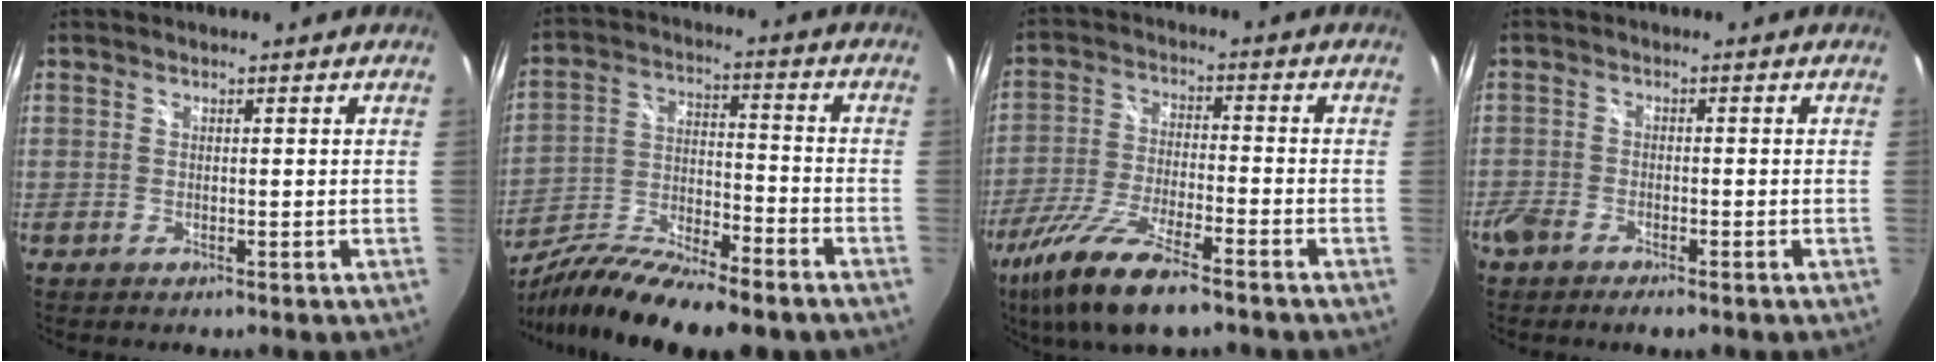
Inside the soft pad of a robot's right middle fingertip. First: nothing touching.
{"total": 19.1, "force": [-14.6, 4.9, 11.4], "torque": [-0.218, -0.033, -0.249]}
{"total": 14.9, "force": [-10.2, 3.4, 10.2], "torque": [-0.217, -0.042, -0.194]}
{"total": 6.1, "force": [-4.5, 2.6, 3.2], "torque": [-0.089, -0.015, -0.086]}